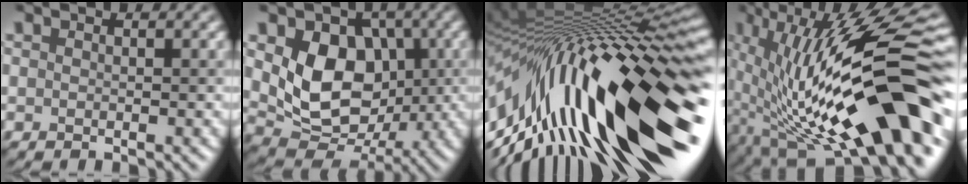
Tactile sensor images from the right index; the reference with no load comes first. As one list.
[{"total": 8.5, "force": [1.1, 6.5, 5.4], "torque": [-0.098, -0.018, 0.021]}, {"total": 19.5, "force": [-0.6, 6.2, 18.5], "torque": [-0.294, 0.009, -0.019]}, {"total": 17.6, "force": [-2.1, 6.0, 16.4], "torque": [-0.267, 0.022, -0.042]}]